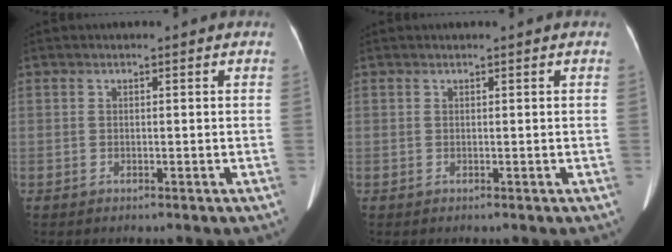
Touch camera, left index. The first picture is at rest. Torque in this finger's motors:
{"motor_torque": [-0.14, -0.06, -0.02, -0.01]}